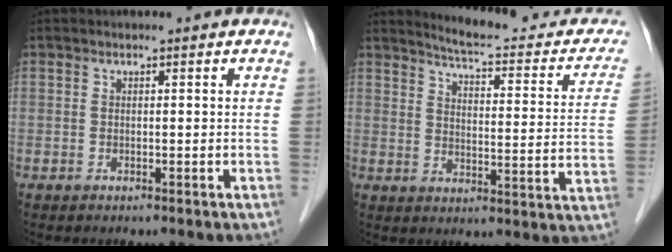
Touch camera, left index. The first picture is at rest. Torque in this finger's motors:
{"motor_torque": [0.07, -0.51, 0.01, 0.01]}